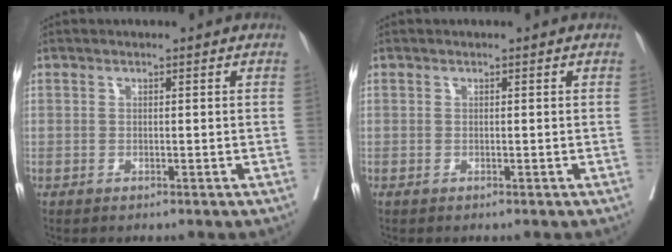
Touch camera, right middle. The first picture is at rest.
{"total": 0.0}